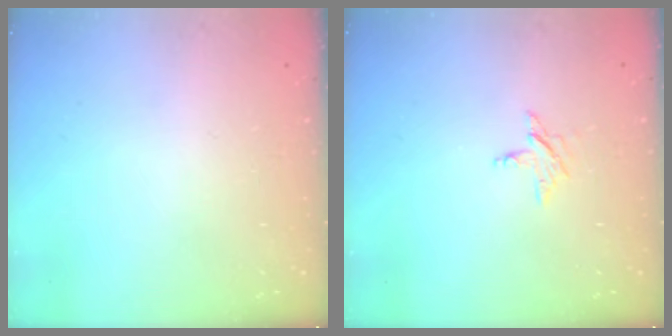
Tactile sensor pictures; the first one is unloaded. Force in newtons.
{"total": 3.0, "press": 3.0, "slide": 0.3}